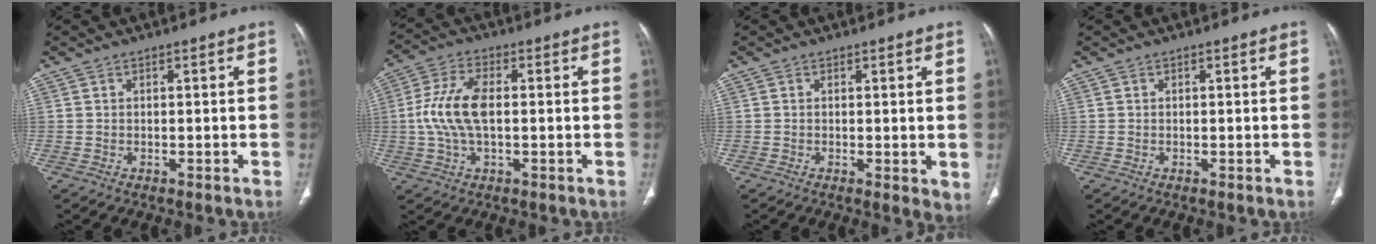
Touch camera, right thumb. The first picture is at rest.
{"total": 9.6, "force": [0.1, 4.6, 8.4], "torque": [-0.186, 0.015, 0.000]}
{"total": 2.8, "force": [0.0, 1.0, 2.7], "torque": [-0.038, -0.011, -0.001]}
{"total": 0.0}